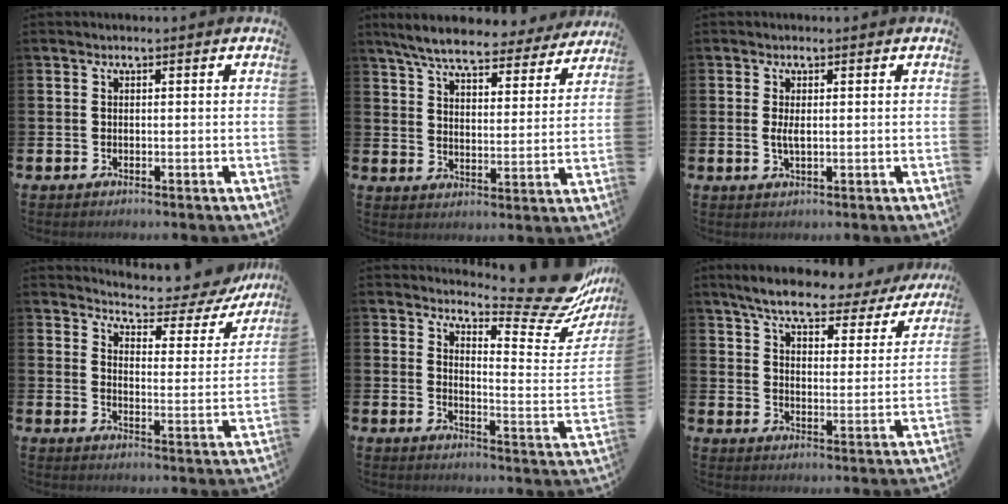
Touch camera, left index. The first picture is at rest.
{"total": 7.4, "force": [6.7, 1.2, 2.8], "torque": [-0.078, -0.035, 0.116]}
{"total": 1.8, "force": [0.2, 0.6, 1.7], "torque": [-0.030, 0.001, 0.001]}
{"total": 5.1, "force": [4.8, 1.1, 1.2], "torque": [-0.042, -0.045, 0.077]}
{"total": 10.7, "force": [9.8, 1.9, 3.9], "torque": [-0.049, -0.088, 0.168]}
{"total": 6.8, "force": [6.0, 1.2, 2.8], "torque": [-0.084, -0.033, 0.100]}